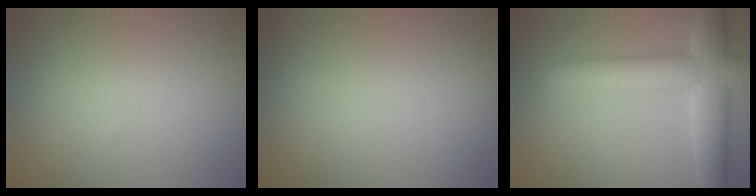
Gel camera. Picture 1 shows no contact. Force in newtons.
{"total": 0.0}
{"total": 6.6, "press": 6.6, "slide": 0.1}